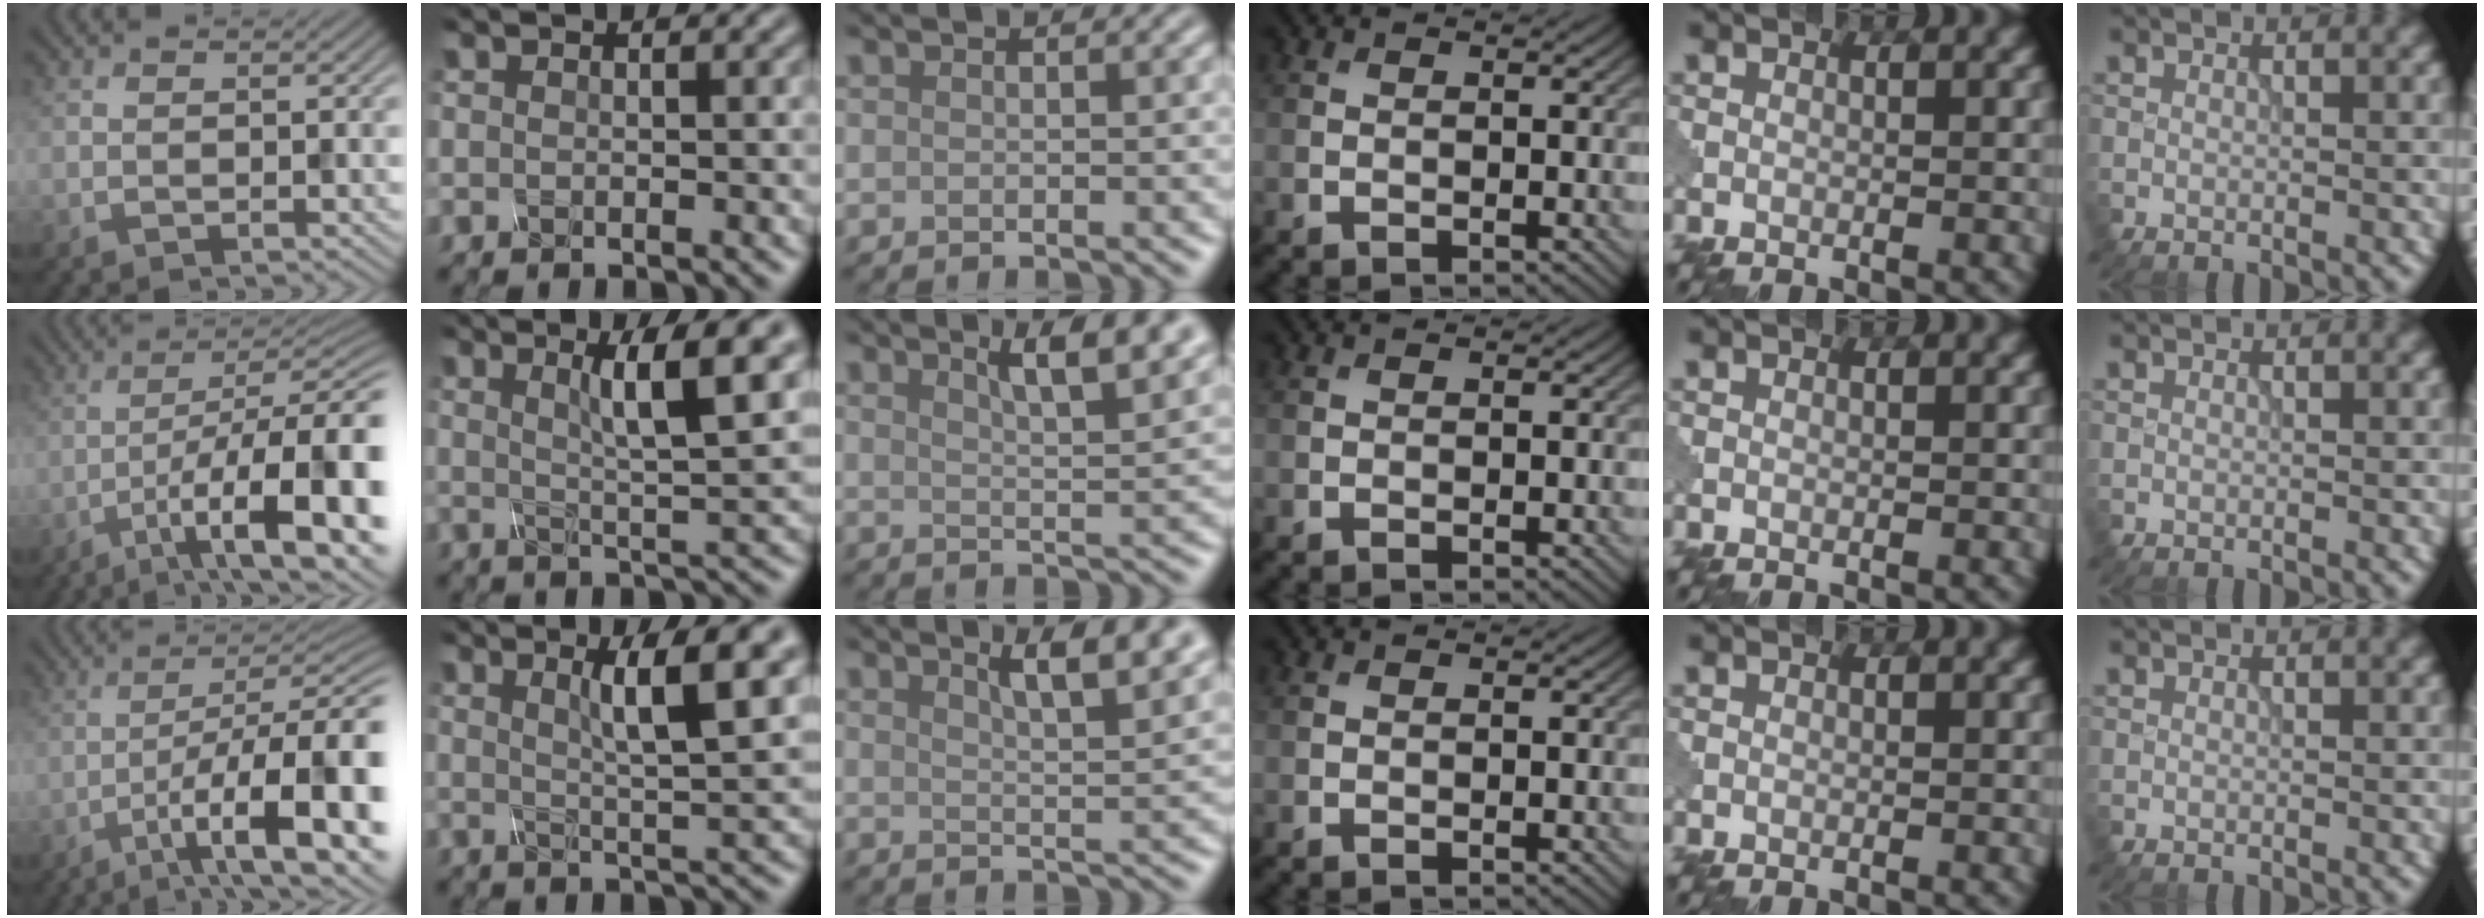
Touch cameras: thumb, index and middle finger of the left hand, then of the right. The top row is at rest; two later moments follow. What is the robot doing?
{"motion": "shake", "object": "plastic piggy bank"}